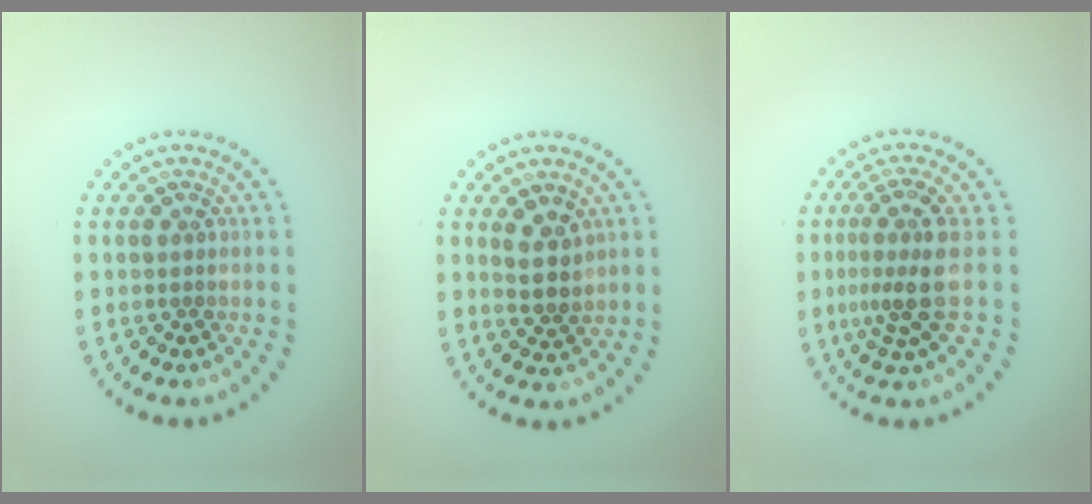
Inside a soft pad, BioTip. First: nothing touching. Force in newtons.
{"total": 2.3, "press": 2.2, "slide": 0.9}
{"total": 3.4, "press": 2.4, "slide": 2.5}